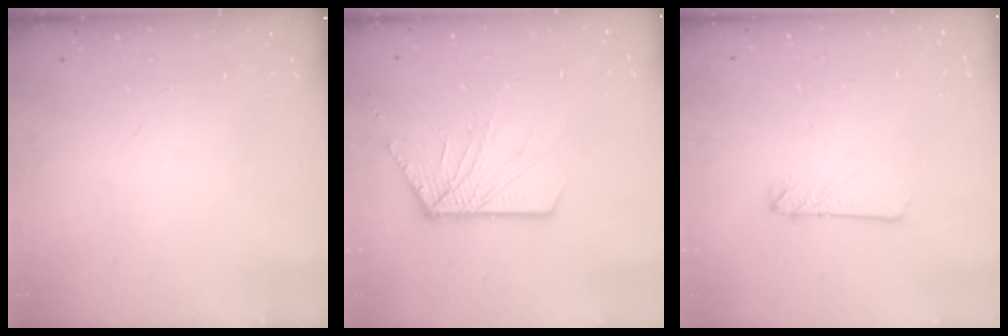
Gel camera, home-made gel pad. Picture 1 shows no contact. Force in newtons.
{"total": 11.2, "press": 11.1, "slide": 1.5}
{"total": 2.5, "press": 2.5, "slide": 0.3}